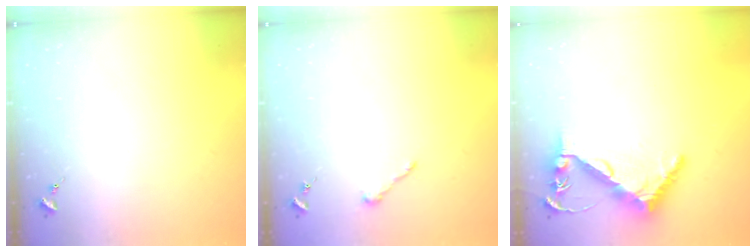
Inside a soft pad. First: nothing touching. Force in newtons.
{"total": 3.6, "press": 3.6, "slide": 0.4}
{"total": 8.7, "press": 8.6, "slide": 0.9}